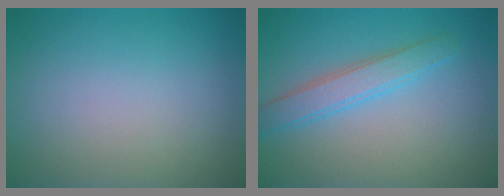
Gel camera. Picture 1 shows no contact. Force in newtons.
{"total": 2.9, "press": 2.9, "slide": 0.1}